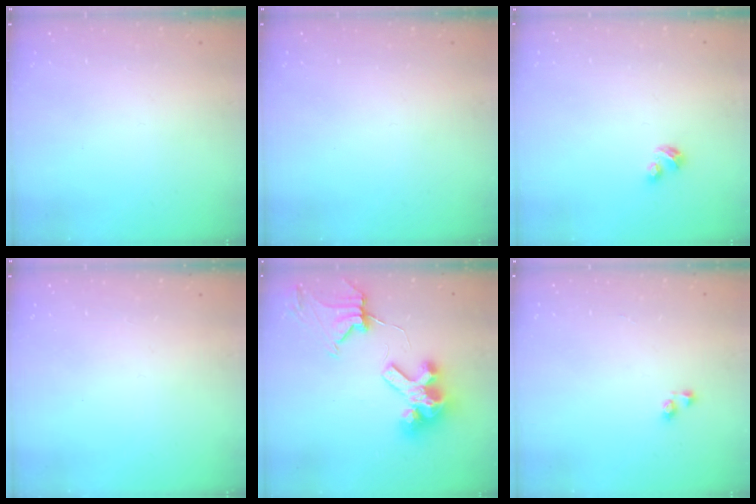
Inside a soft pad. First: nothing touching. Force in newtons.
{"total": 0.0}
{"total": 1.9, "press": 1.8, "slide": 0.4}
{"total": 0.0}
{"total": 12.1, "press": 12.0, "slide": 1.6}
{"total": 2.8, "press": 2.8, "slide": 0.3}